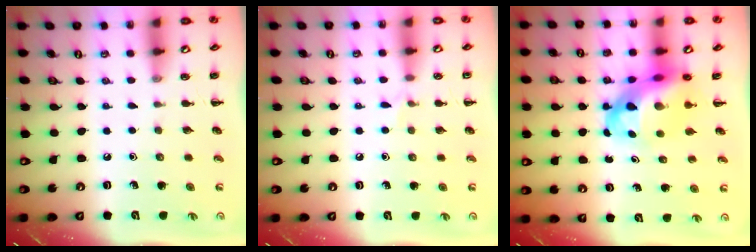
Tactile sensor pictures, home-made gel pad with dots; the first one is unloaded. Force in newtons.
{"total": 3.8, "press": 3.6, "slide": 1.3}
{"total": 11.5, "press": 11.1, "slide": 3.1}